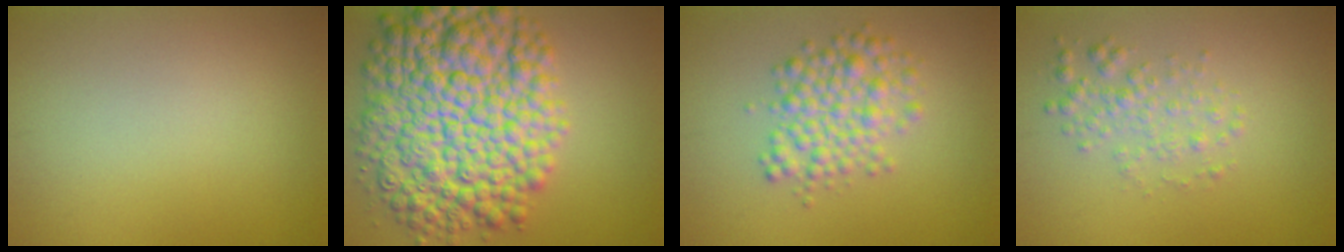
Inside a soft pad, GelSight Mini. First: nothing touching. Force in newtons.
{"total": 13.2, "press": 13.2, "slide": 0.2}
{"total": 4.0, "press": 4.0, "slide": 0.1}
{"total": 2.2, "press": 2.2, "slide": 0.0}